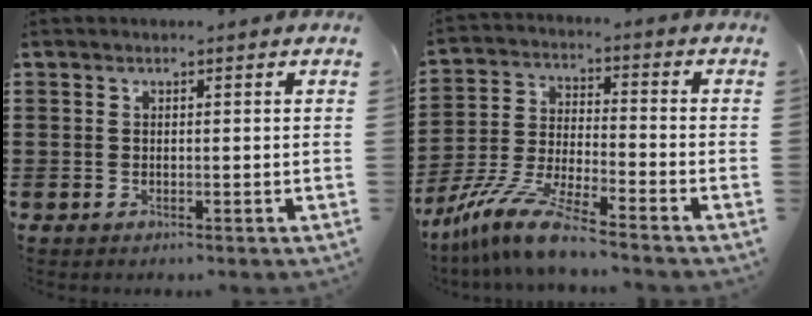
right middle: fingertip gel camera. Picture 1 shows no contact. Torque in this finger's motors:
{"motor_torque": [2.14, 0.00, 0.70, 0.20]}